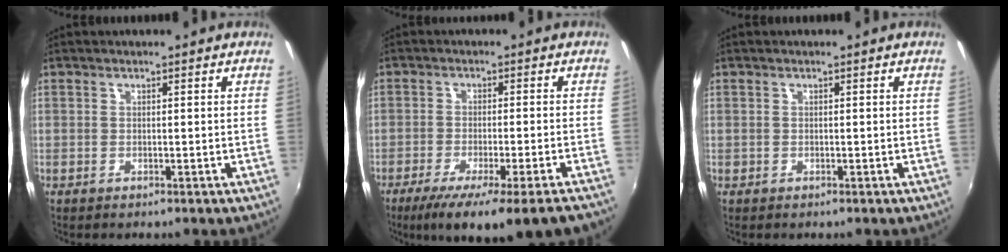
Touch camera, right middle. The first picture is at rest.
{"total": 13.1, "force": [-9.7, 0.3, 8.8], "torque": [-0.158, -0.050, -0.149]}
{"total": 0.0}